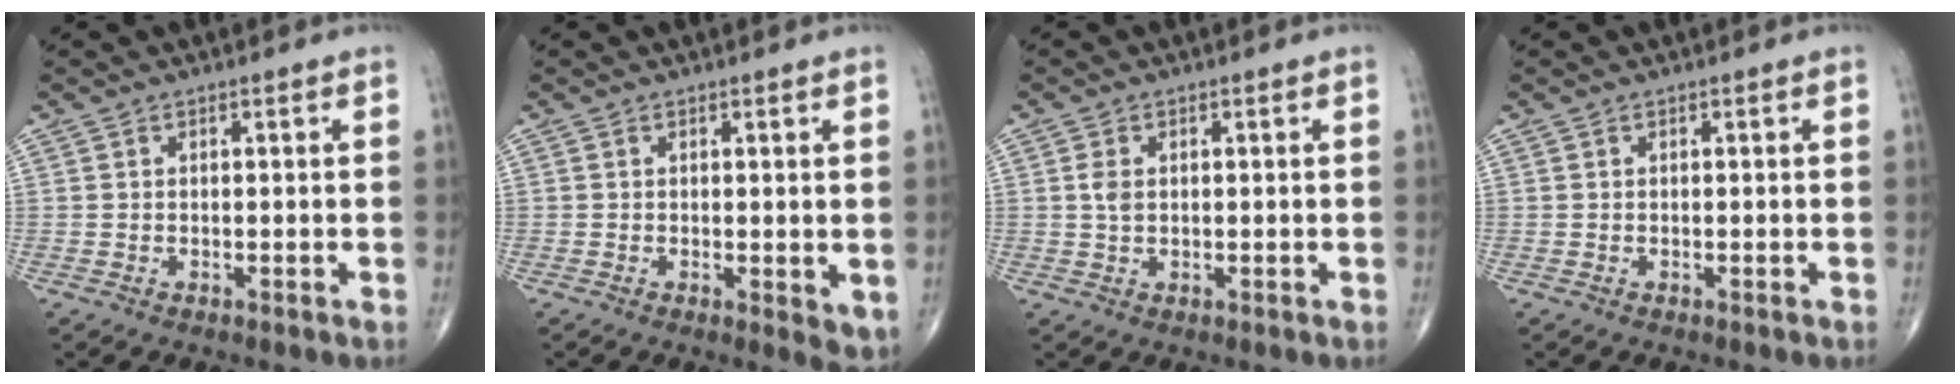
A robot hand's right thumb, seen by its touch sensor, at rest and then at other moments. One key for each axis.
{"total": 3.9, "fx": -0.2, "fy": 1.4, "fz": 3.6, "tx": -0.041, "ty": -0.012, "tz": -0.002}
{"total": 2.1, "fx": 0.4, "fy": 1.4, "fz": 1.6, "tx": -0.028, "ty": 0.000, "tz": 0.008}
{"total": 0.0}